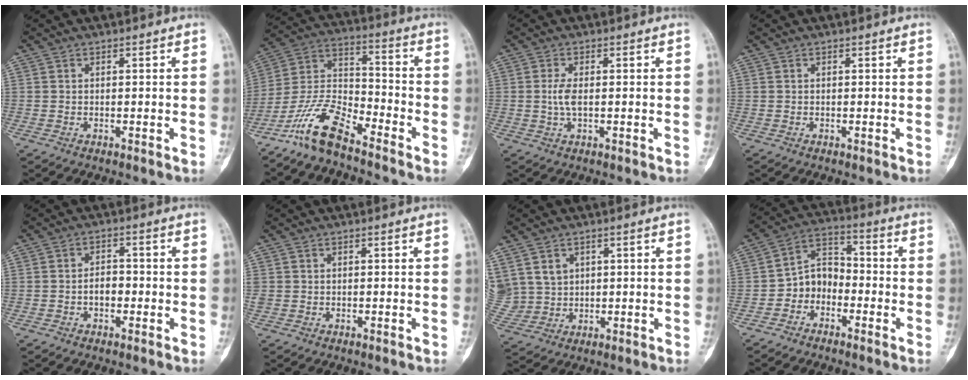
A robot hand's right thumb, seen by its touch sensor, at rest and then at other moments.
{"total": 11.7, "force": [-9.1, 3.7, 6.3], "torque": [-0.126, 0.072, -0.185]}
{"total": 3.0, "force": [-0.1, 1.2, 2.8], "torque": [-0.065, 0.000, -0.002]}
{"total": 0.0}
{"total": 3.3, "force": [-0.9, 2.2, 2.3], "torque": [-0.023, 0.014, -0.020]}
{"total": 1.1, "force": [0.1, 1.0, 0.6], "torque": [-0.014, 0.010, 0.005]}
{"total": 10.0, "force": [3.1, 8.6, 3.9], "torque": [-0.088, 0.012, 0.086]}
{"total": 7.5, "force": [-2.7, 5.9, 3.8], "torque": [-0.038, 0.041, -0.063]}